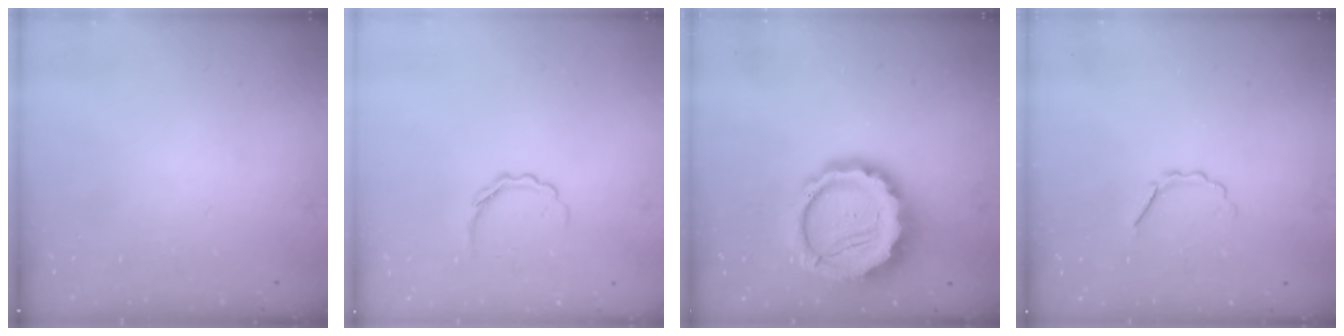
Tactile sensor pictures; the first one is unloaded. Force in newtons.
{"total": 3.8, "press": 3.7, "slide": 0.7}
{"total": 15.4, "press": 15.1, "slide": 3.2}
{"total": 2.8, "press": 2.7, "slide": 0.8}